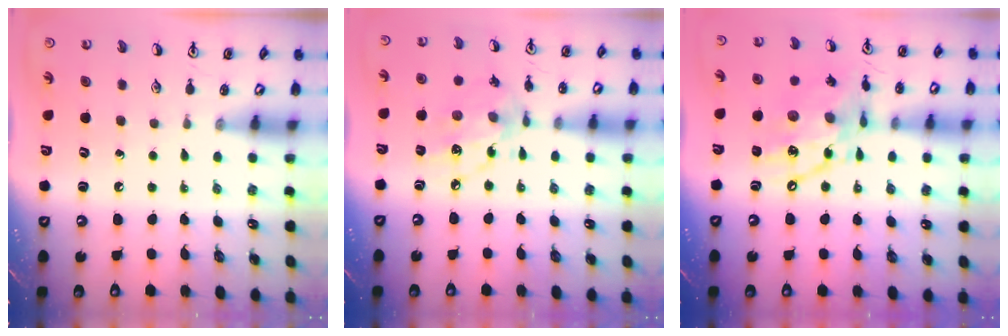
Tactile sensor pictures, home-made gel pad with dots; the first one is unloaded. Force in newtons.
{"total": 12.5, "press": 12.5, "slide": 0.8}
{"total": 15.2, "press": 15.1, "slide": 1.1}